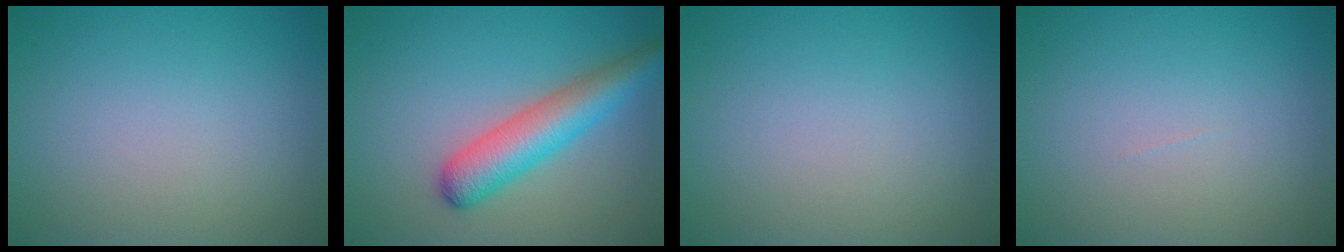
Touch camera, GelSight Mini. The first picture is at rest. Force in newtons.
{"total": 5.4, "press": 5.4, "slide": 0.2}
{"total": 0.0}
{"total": 0.0}